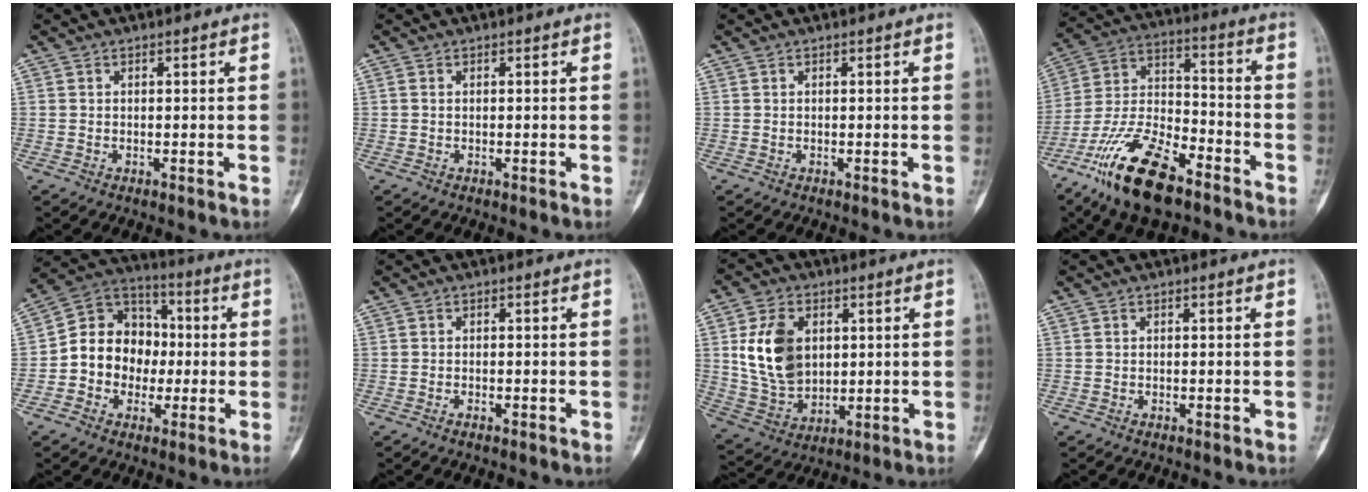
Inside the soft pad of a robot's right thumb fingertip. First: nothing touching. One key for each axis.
{"total": 0.0}
{"total": 0.0}
{"total": 18.6, "fx": -12.1, "fy": 7.3, "fz": 12.1, "tx": -0.230, "ty": 0.065, "tz": -0.224}
{"total": 13.5, "fx": -1.3, "fy": 11.5, "fz": 7.0, "tx": -0.071, "ty": 0.037, "tz": -0.033}
{"total": 0.9, "fx": -0.6, "fy": 0.3, "fz": 0.5, "tx": -0.011, "ty": 0.003, "tz": -0.011}
{"total": 13.5, "fx": 2.8, "fy": 9.5, "fz": 9.2, "tx": -0.149, "ty": -0.011, "tz": 0.062}
{"total": 0.0}